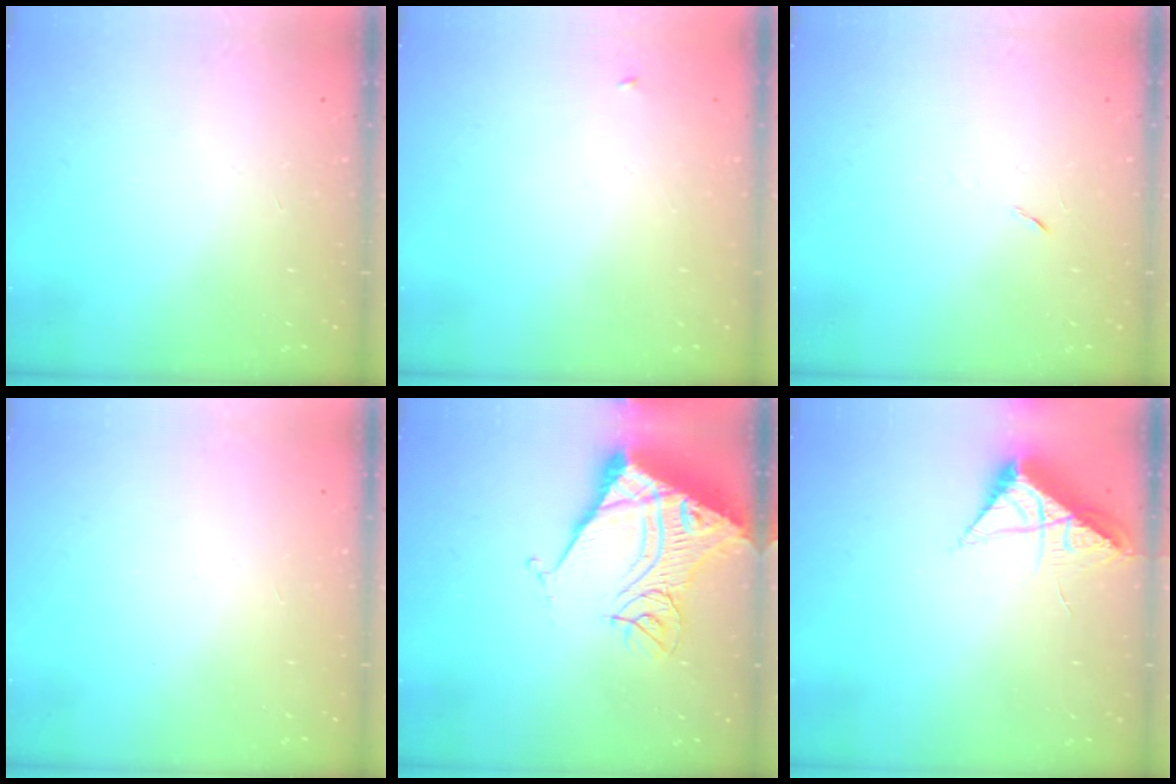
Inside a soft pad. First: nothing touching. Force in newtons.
{"total": 2.3, "press": 2.3, "slide": 0.2}
{"total": 5.2, "press": 4.8, "slide": 2.1}
{"total": 1.6, "press": 1.5, "slide": 0.1}
{"total": 17.3, "press": 17.2, "slide": 2.1}
{"total": 8.5, "press": 8.5, "slide": 0.5}